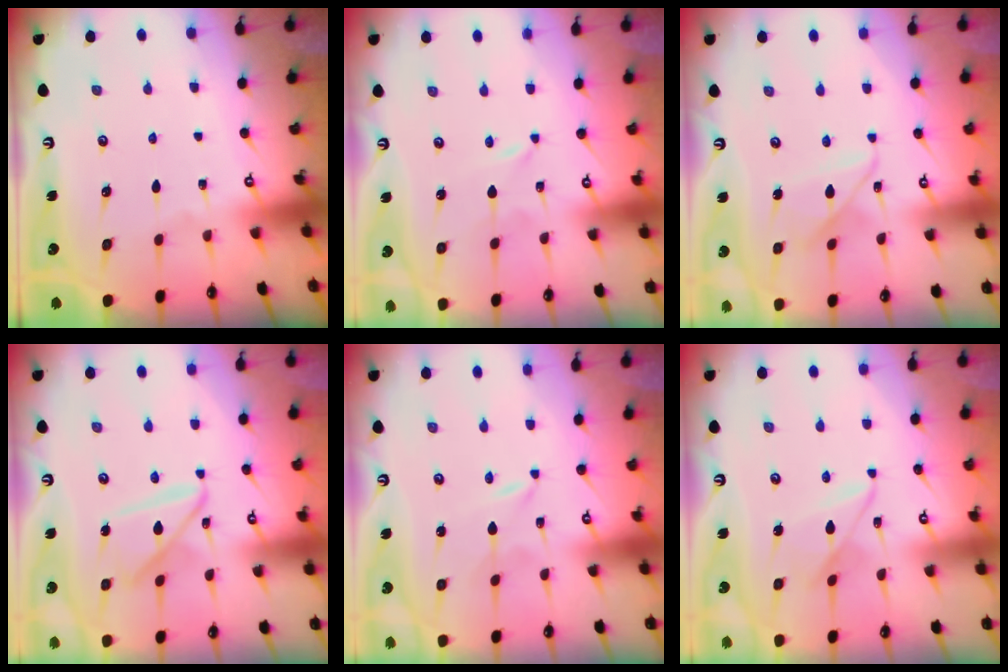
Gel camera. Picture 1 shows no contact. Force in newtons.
{"total": 0.0}
{"total": 9.7, "press": 9.7, "slide": 0.7}
{"total": 11.7, "press": 11.7, "slide": 0.9}
{"total": 0.0}
{"total": 7.5, "press": 7.5, "slide": 0.4}